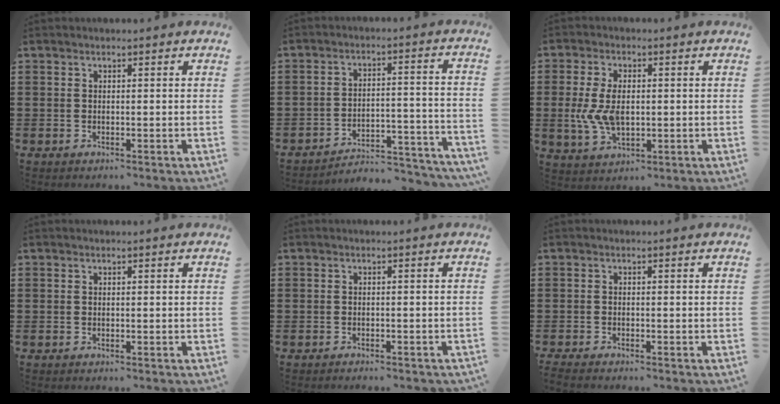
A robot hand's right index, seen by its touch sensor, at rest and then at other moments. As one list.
[{"total": 4.5, "force": [-4.2, 0.5, 1.5], "torque": [-0.028, -0.002, -0.087]}, {"total": 7.0, "force": [-0.2, 4.1, 5.7], "torque": [-0.135, 0.001, -0.008]}, {"total": 0.0}, {"total": 0.9, "force": [-0.8, 0.1, 0.3], "torque": [-0.009, -0.001, -0.017]}, {"total": 1.0, "force": [-0.9, 0.0, 0.1], "torque": [-0.004, -0.002, -0.019]}]